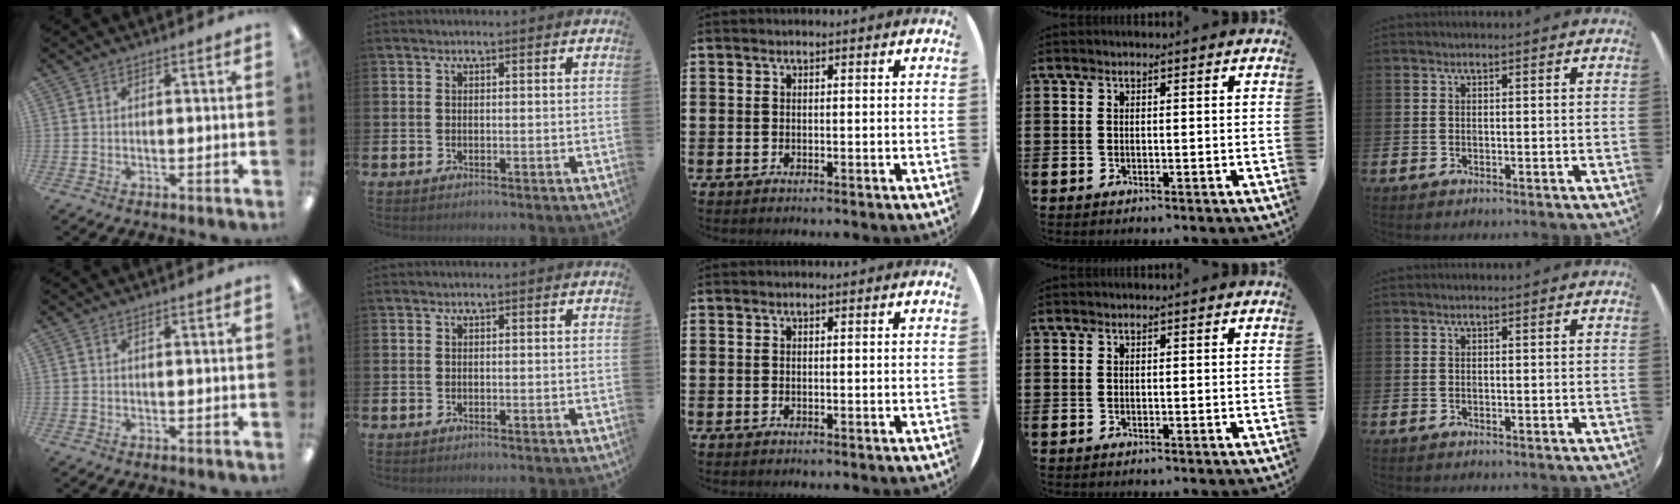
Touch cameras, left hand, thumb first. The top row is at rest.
{}